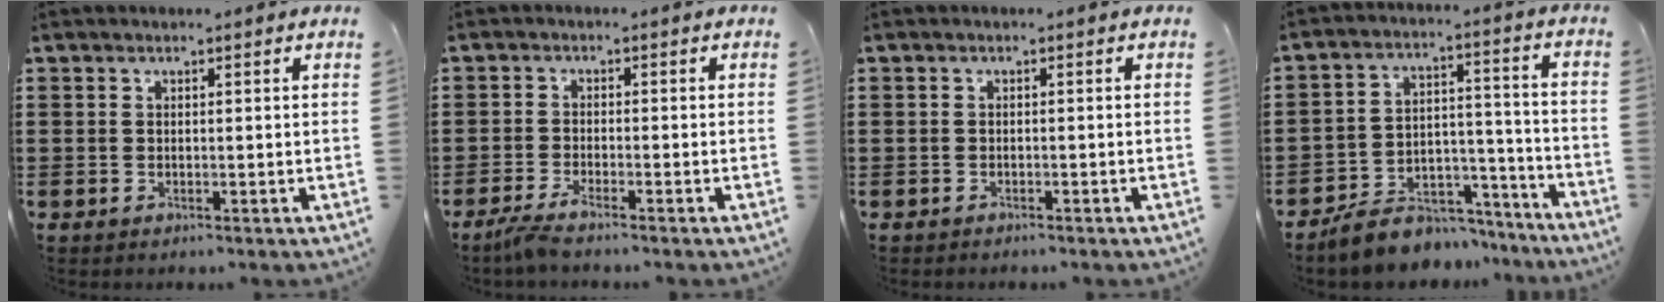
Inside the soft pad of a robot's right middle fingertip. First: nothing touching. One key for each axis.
{"total": 2.5, "fx": -2.0, "fy": -0.1, "fz": 1.6, "tx": -0.042, "ty": -0.006, "tz": -0.042}
{"total": 0.7, "fx": -0.7, "fy": 0.1, "fz": 0.0, "tx": 0.000, "ty": 0.000, "tz": -0.015}
{"total": 7.1, "fx": -6.5, "fy": 2.9, "fz": 0.6, "tx": -0.004, "ty": 0.027, "tz": -0.122}